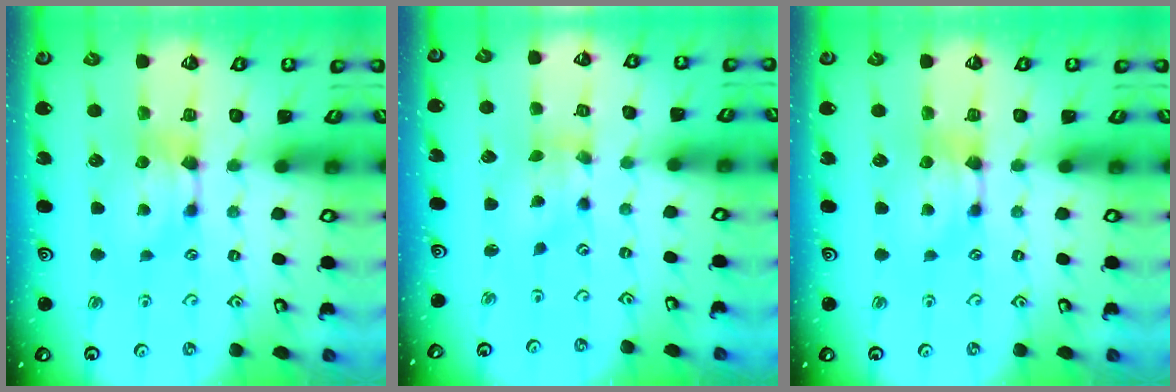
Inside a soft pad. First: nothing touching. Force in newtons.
{"total": 1.9, "press": 1.3, "slide": 1.4}
{"total": 0.0}